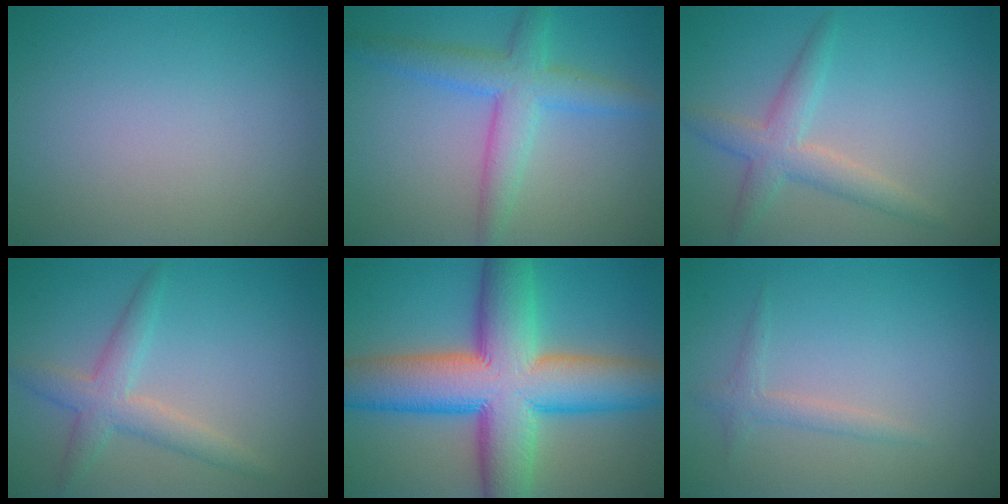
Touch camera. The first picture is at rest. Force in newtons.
{"total": 4.7, "press": 4.7, "slide": 0.3}
{"total": 3.3, "press": 3.3, "slide": 0.0}
{"total": 3.3, "press": 3.3, "slide": 0.0}
{"total": 14.1, "press": 14.1, "slide": 0.5}
{"total": 1.4, "press": 1.4, "slide": 0.1}